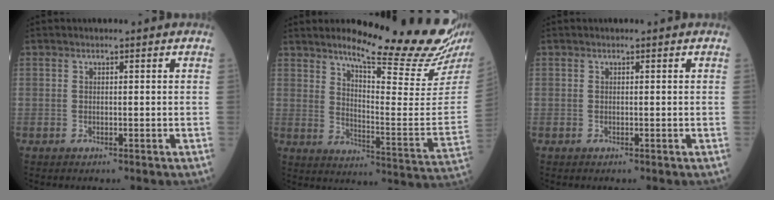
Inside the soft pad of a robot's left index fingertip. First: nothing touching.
{"total": 20.6, "force": [17.4, 0.0, 11.1], "torque": [-0.163, -0.090, 0.227]}
{"total": 0.0}